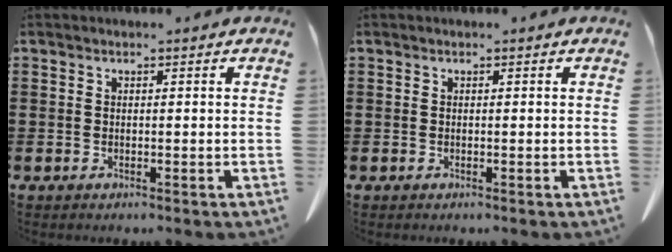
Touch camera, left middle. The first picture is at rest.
{"total": 0.0}